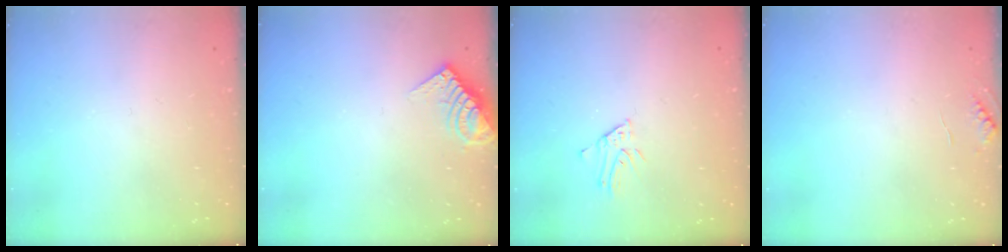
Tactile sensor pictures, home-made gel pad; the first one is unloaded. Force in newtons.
{"total": 7.4, "press": 7.4, "slide": 0.7}
{"total": 3.7, "press": 3.7, "slide": 0.3}
{"total": 4.7, "press": 4.7, "slide": 0.5}